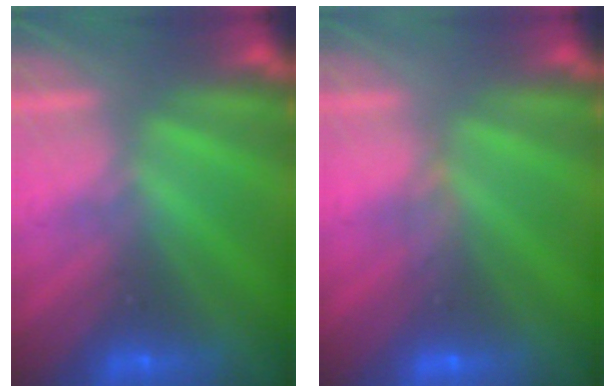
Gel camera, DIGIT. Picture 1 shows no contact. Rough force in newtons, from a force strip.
{"total": 3.5}